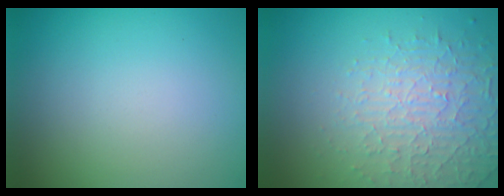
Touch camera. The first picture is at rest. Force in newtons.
{"total": 4.6, "press": 3.1, "slide": 3.3}